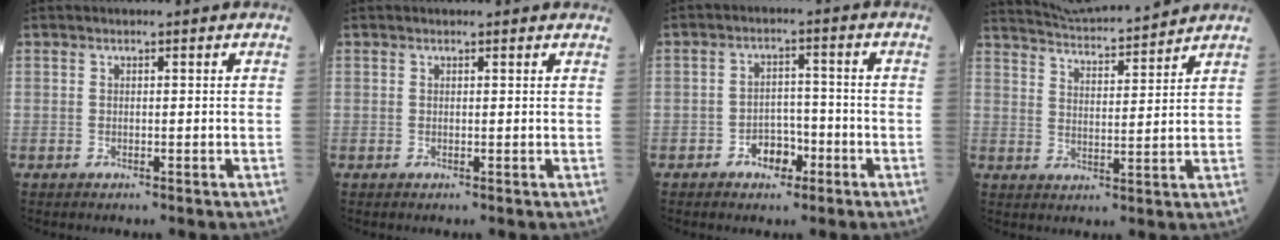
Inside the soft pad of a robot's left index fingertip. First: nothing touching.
{"total": 2.0, "force": [1.9, 0.4, 0.5], "torque": [-0.012, 0.009, 0.014]}
{"total": 4.3, "force": [-2.4, 2.7, 2.4], "torque": [-0.036, 0.012, -0.039]}
{"total": 12.7, "force": [12.2, -0.2, 3.3], "torque": [-0.068, 0.013, 0.189]}